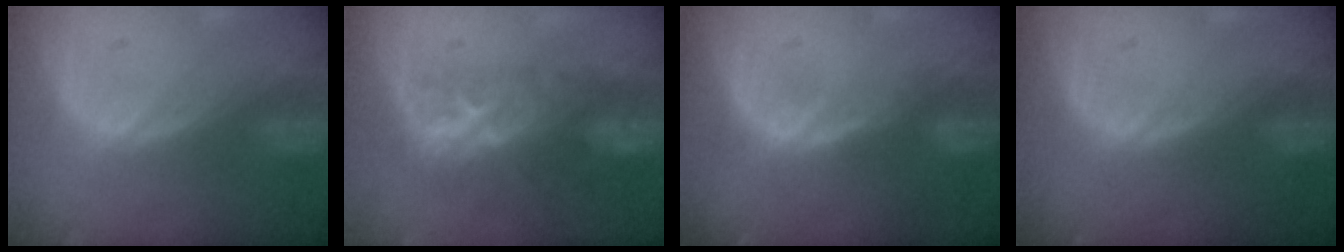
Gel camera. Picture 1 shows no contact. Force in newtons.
{"total": 8.2, "press": 7.4, "slide": 3.7}
{"total": 1.4, "press": 1.4, "slide": 0.1}
{"total": 0.0}